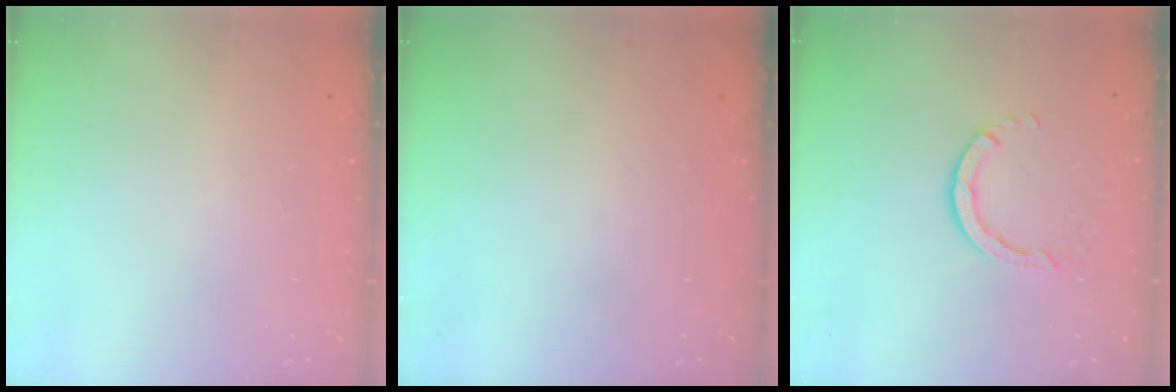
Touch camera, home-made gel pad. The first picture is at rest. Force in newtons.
{"total": 0.0}
{"total": 3.0, "press": 3.0, "slide": 0.4}